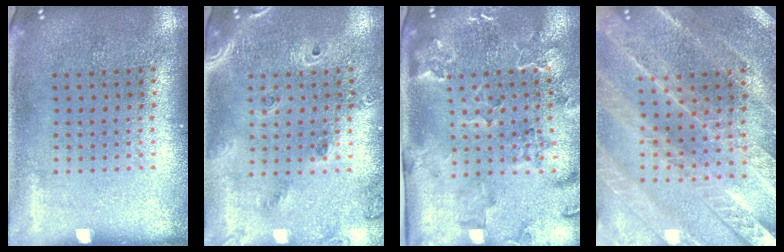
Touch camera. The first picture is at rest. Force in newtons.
{"total": 1.5, "press": 1.4, "slide": 0.5}
{"total": 2.3, "press": 2.2, "slide": 0.5}
{"total": 2.5, "press": 2.5, "slide": 0.2}